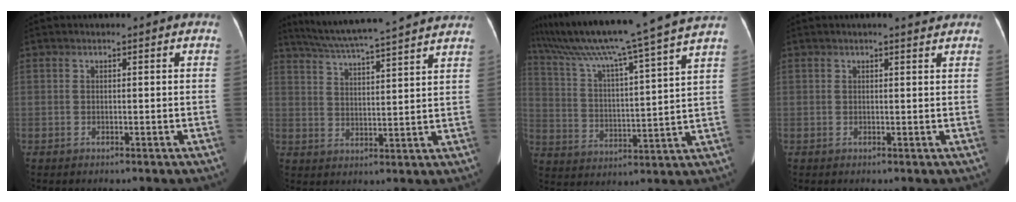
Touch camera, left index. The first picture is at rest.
{"total": 19.6, "force": [17.6, -0.1, 8.6], "torque": [-0.151, 0.013, 0.246]}
{"total": 23.1, "force": [19.5, -2.3, 12.2], "torque": [-0.215, -0.013, 0.289]}
{"total": 1.9, "force": [1.7, 0.2, 0.7], "torque": [-0.013, 0.002, 0.023]}